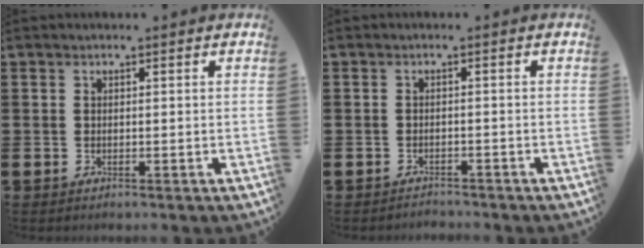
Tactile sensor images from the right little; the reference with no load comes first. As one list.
[{"total": 1.2, "force": [-1.2, 0.0, -0.2], "torque": [-0.001, 0.003, -0.025]}]